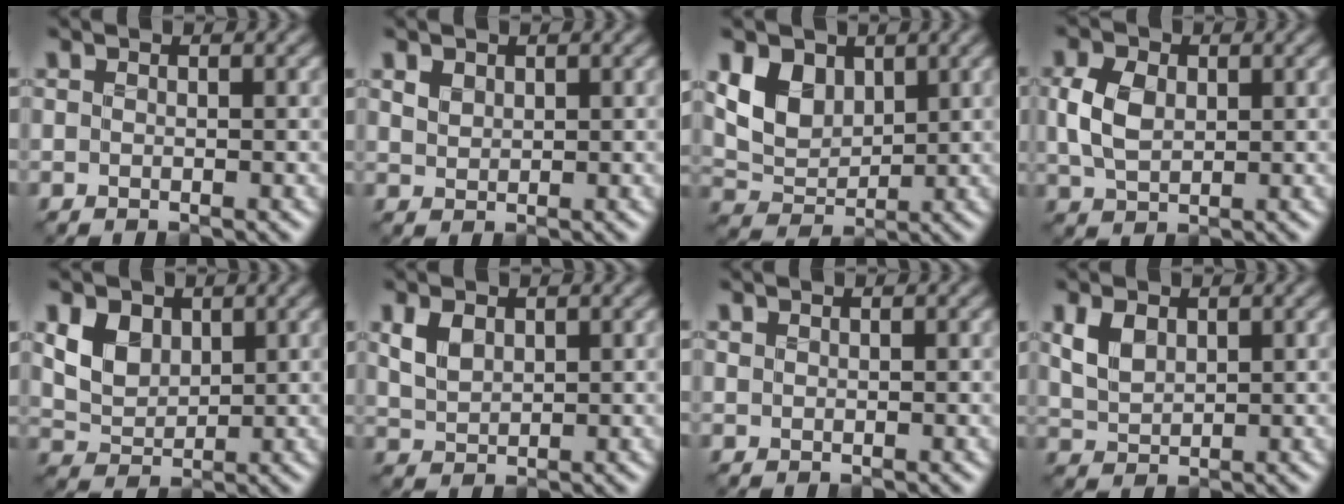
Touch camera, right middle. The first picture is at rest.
{"total": 1.2, "force": [0.7, 0.9, 0.5], "torque": [-0.017, -0.002, 0.017]}
{"total": 4.4, "force": [1.7, 3.2, 2.5], "torque": [-0.057, -0.011, 0.027]}
{"total": 3.7, "force": [0.4, 2.6, 2.6], "torque": [-0.067, 0.001, 0.009]}
{"total": 3.6, "force": [1.2, 2.7, 2.1], "torque": [-0.051, -0.006, 0.024]}
{"total": 2.3, "force": [0.8, 1.6, 1.5], "torque": [-0.037, -0.002, 0.020]}
{"total": 0.0}
{"total": 2.6, "force": [0.9, 1.8, 1.7], "torque": [-0.042, -0.002, 0.021]}